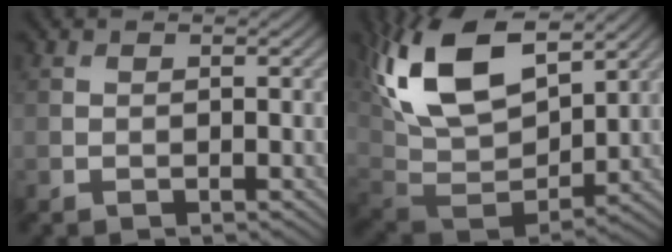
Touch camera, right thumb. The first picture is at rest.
{"total": 17.5, "force": [8.4, 9.2, 12.4], "torque": [-0.288, 0.033, 0.154]}